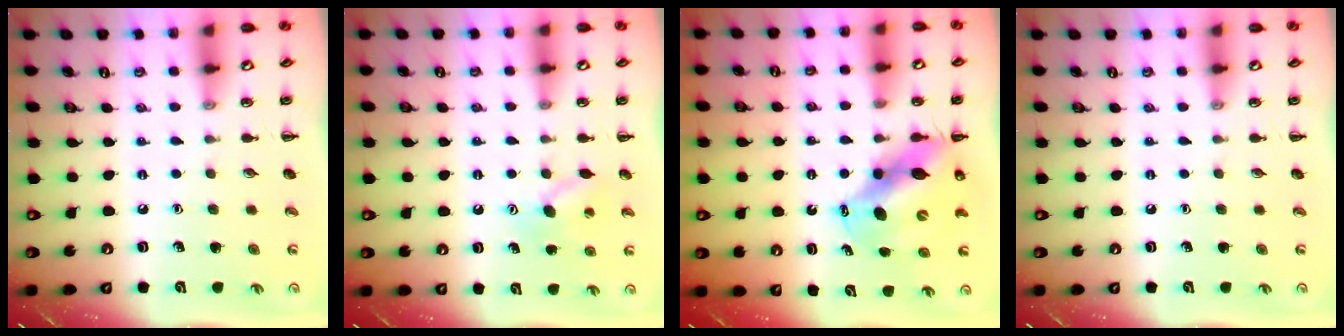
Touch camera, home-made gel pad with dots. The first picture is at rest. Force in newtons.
{"total": 8.5, "press": 8.4, "slide": 1.5}
{"total": 11.9, "press": 11.6, "slide": 2.8}
{"total": 0.0}